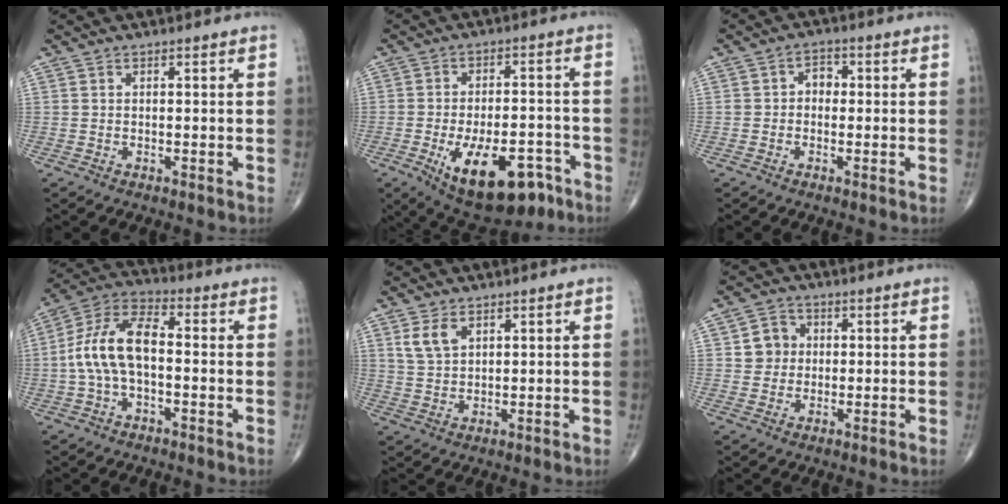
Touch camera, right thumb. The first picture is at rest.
{"total": 16.8, "force": [-8.1, 8.0, 12.3], "torque": [-0.171, 0.029, -0.108]}
{"total": 3.0, "force": [-0.2, 2.4, 1.7], "torque": [-0.008, 0.015, -0.013]}
{"total": 12.0, "force": [-0.9, 6.3, 10.2], "torque": [-0.205, 0.040, -0.024]}
{"total": 4.6, "force": [2.3, 2.7, 2.9], "torque": [-0.050, -0.007, 0.052]}
{"total": 5.0, "force": [0.7, 4.6, 1.6], "torque": [0.001, 0.005, 0.005]}